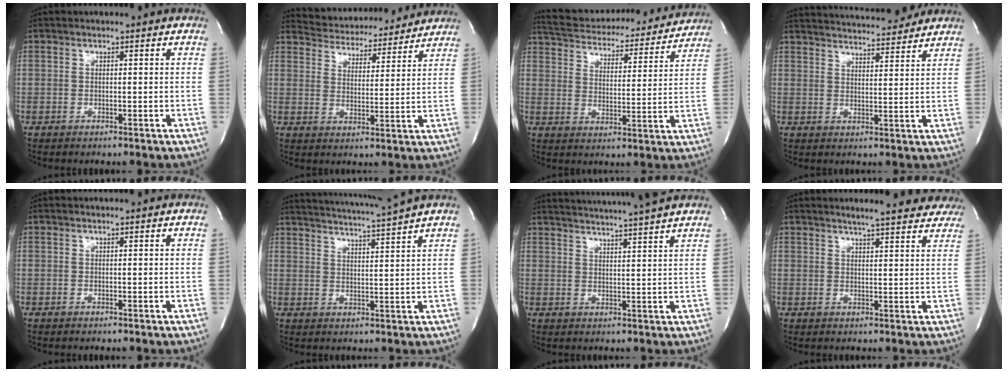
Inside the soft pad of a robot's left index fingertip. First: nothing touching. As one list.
[{"total": 14.3, "force": [13.7, 3.3, 2.6], "torque": [-0.034, 0.011, 0.188]}, {"total": 21.5, "force": [20.2, 4.3, 6.0], "torque": [-0.102, -0.004, 0.273]}, {"total": 15.7, "force": [14.7, 1.6, 5.1], "torque": [-0.083, 0.015, 0.203]}, {"total": 0.0}, {"total": 10.7, "force": [9.8, -2.4, 3.7], "torque": [-0.071, -0.023, 0.142]}, {"total": 13.9, "force": [12.7, -1.3, 5.4], "torque": [-0.097, -0.009, 0.170]}, {"total": 13.6, "force": [12.3, 2.2, 5.4], "torque": [-0.057, 0.002, 0.138]}]